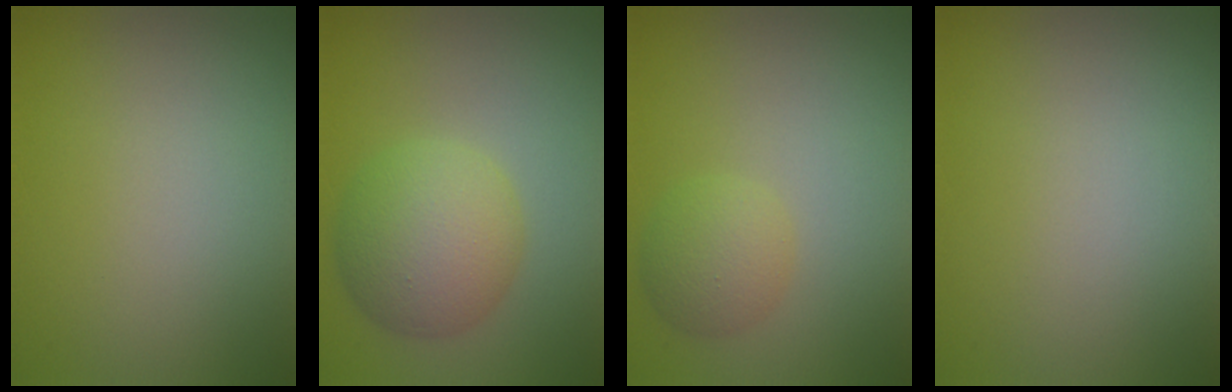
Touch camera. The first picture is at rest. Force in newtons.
{"total": 6.1, "press": 6.1, "slide": 0.1}
{"total": 2.7, "press": 2.7, "slide": 0.1}
{"total": 0.0}